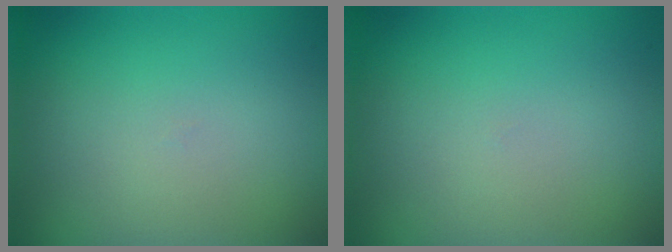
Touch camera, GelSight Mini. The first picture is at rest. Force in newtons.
{"total": 0.0}